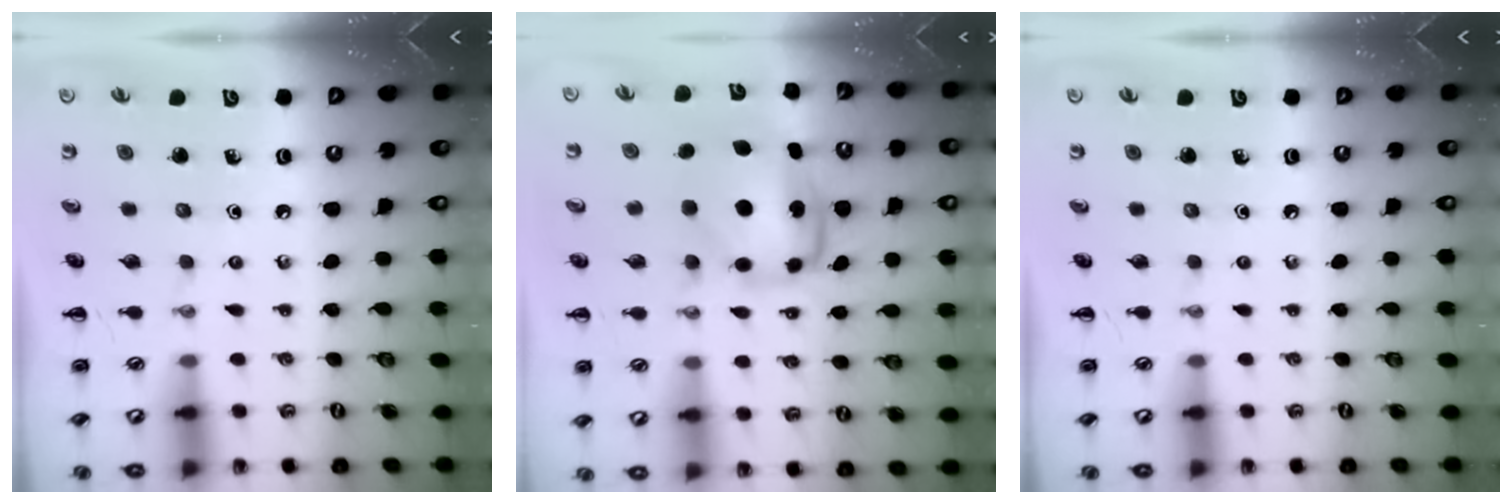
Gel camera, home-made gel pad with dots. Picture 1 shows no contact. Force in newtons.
{"total": 6.3, "press": 6.1, "slide": 1.3}
{"total": 0.0}